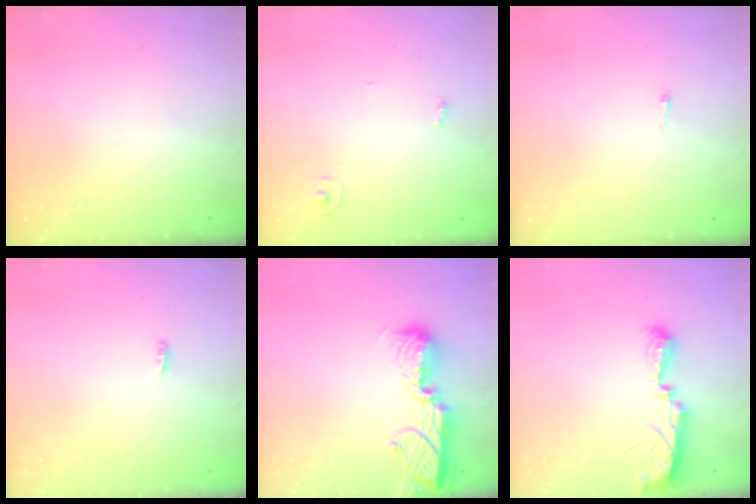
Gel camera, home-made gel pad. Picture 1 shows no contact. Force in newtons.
{"total": 2.4, "press": 2.4, "slide": 0.2}
{"total": 2.7, "press": 2.7, "slide": 0.4}
{"total": 2.8, "press": 2.7, "slide": 0.8}
{"total": 11.5, "press": 11.5, "slide": 0.7}
{"total": 7.5, "press": 7.5, "slide": 0.5}